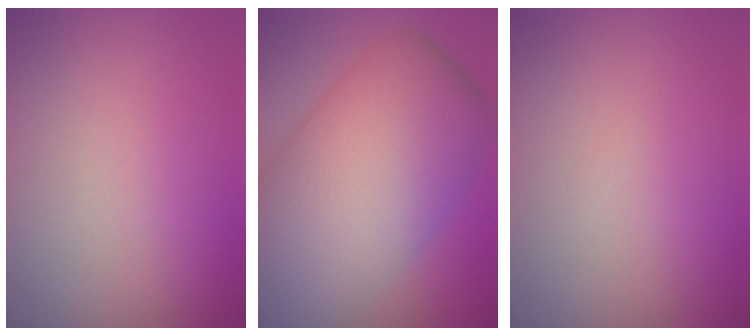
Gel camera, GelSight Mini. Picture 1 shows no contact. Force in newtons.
{"total": 13.3, "press": 13.3, "slide": 0.7}
{"total": 0.0}